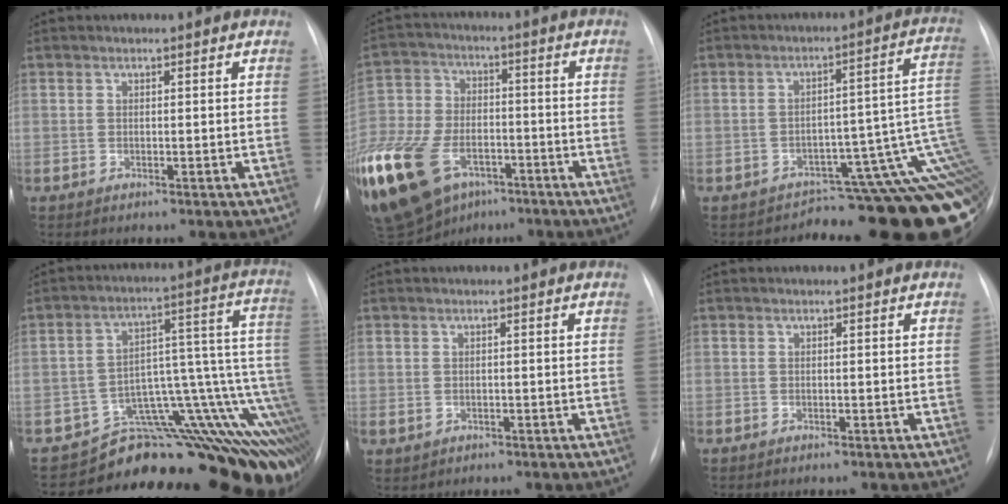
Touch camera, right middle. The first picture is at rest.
{"total": 35.5, "force": [-17.8, 23.0, 20.2], "torque": [-0.581, -0.031, -0.304]}
{"total": 13.9, "force": [-8.9, 3.5, 10.1], "torque": [-0.010, 0.085, -0.095]}
{"total": 14.9, "force": [-9.9, 5.0, 9.9], "torque": [-0.034, 0.106, -0.116]}
{"total": 1.7, "force": [-0.5, 1.4, 0.7], "torque": [-0.012, 0.006, 0.001]}
{"total": 0.0}